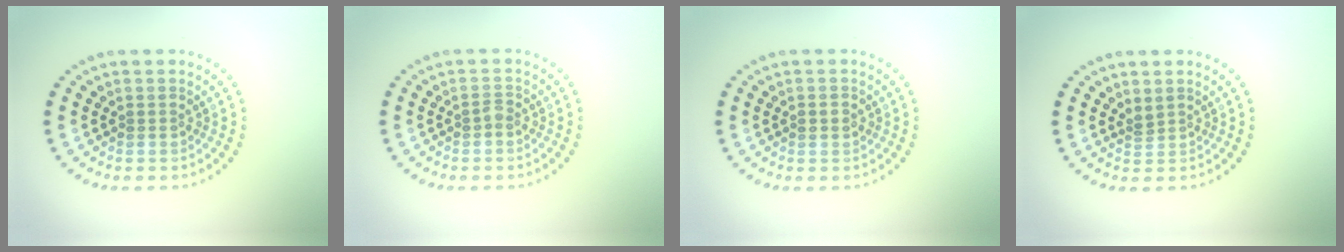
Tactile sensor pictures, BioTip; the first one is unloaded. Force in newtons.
{"total": 0.8, "press": 0.6, "slide": 0.5}
{"total": 1.5, "press": 1.5, "slide": 0.1}
{"total": 0.7, "press": 0.4, "slide": 0.5}